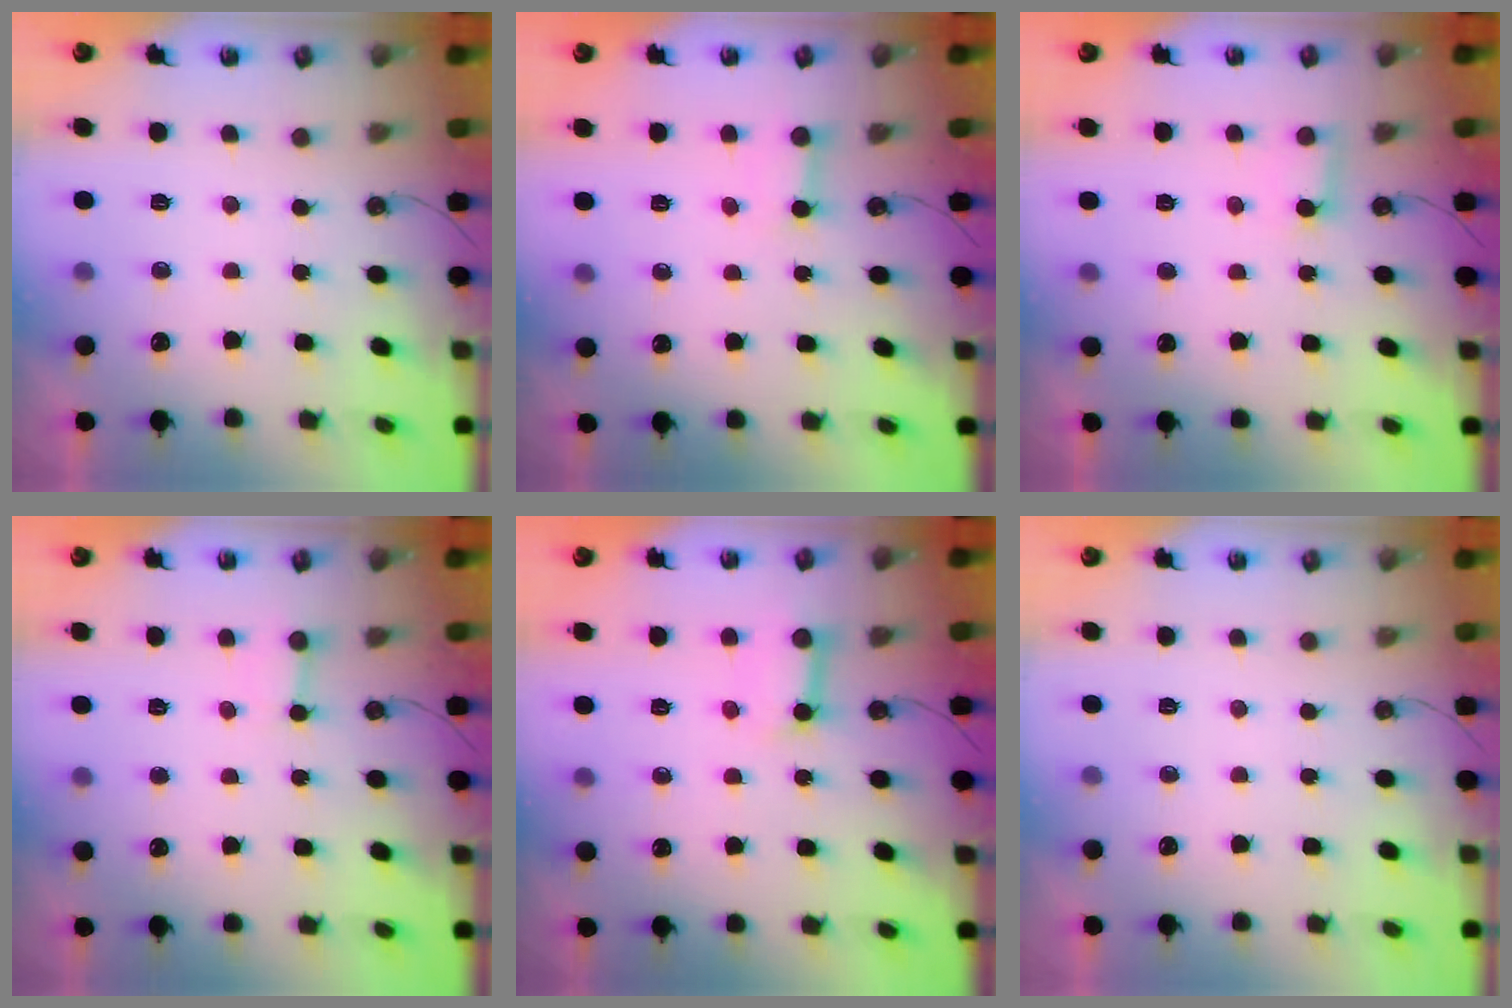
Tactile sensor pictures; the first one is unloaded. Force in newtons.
{"total": 3.6, "press": 3.6, "slide": 0.4}
{"total": 4.1, "press": 4.1, "slide": 0.3}
{"total": 2.9, "press": 2.9, "slide": 0.3}
{"total": 8.6, "press": 8.5, "slide": 1.0}
{"total": 0.0}